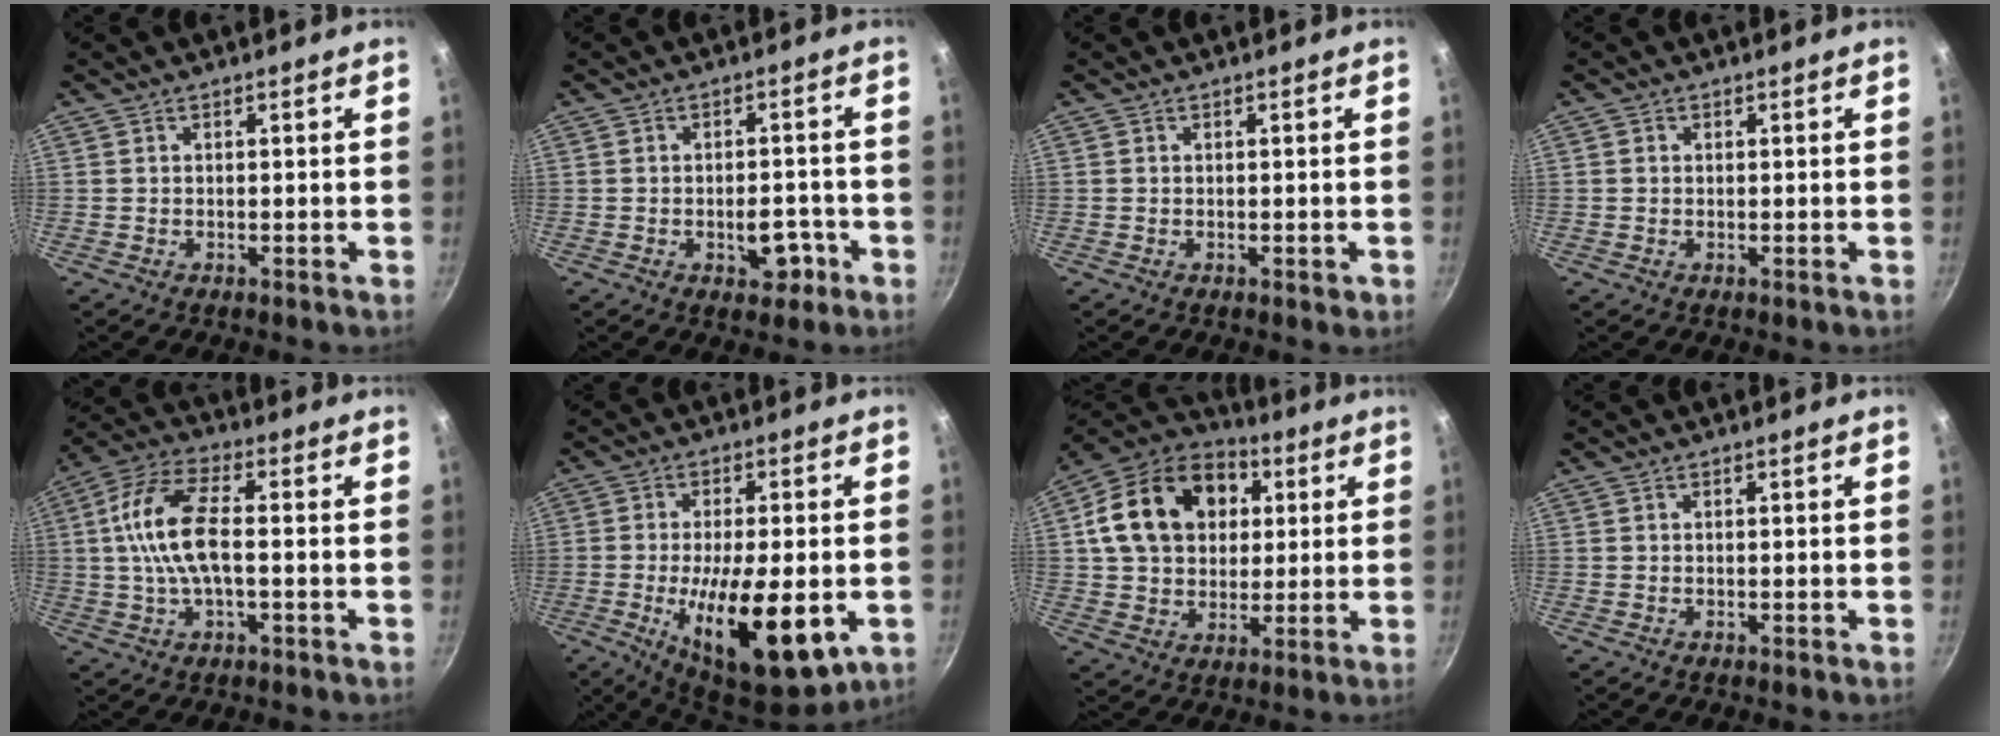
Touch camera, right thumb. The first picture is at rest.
{"total": 5.7, "force": [-2.2, 3.4, 4.0], "torque": [-0.025, 0.017, -0.028]}
{"total": 0.9, "force": [-0.1, 0.7, 0.6], "torque": [-0.004, 0.002, -0.002]}
{"total": 0.7, "force": [0.1, 0.7, 0.2], "torque": [-0.001, 0.003, 0.000]}
{"total": 12.6, "force": [0.2, 5.5, 11.3], "torque": [-0.227, 0.026, -0.011]}
{"total": 18.0, "force": [-4.5, 6.8, 16.1], "torque": [-0.250, 0.000, -0.064]}
{"total": 20.5, "force": [4.9, 15.6, 12.4], "torque": [-0.188, 0.019, 0.075]}
{"total": 0.0}